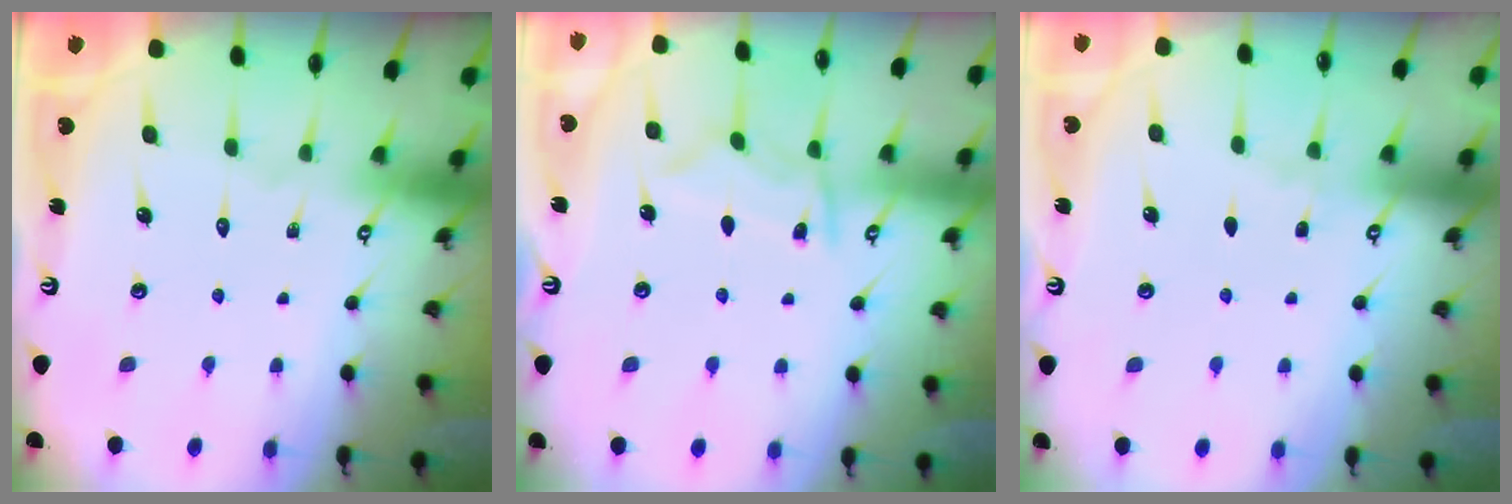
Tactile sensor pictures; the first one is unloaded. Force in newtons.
{"total": 8.0, "press": 7.9, "slide": 0.9}
{"total": 2.8, "press": 2.8, "slide": 0.5}